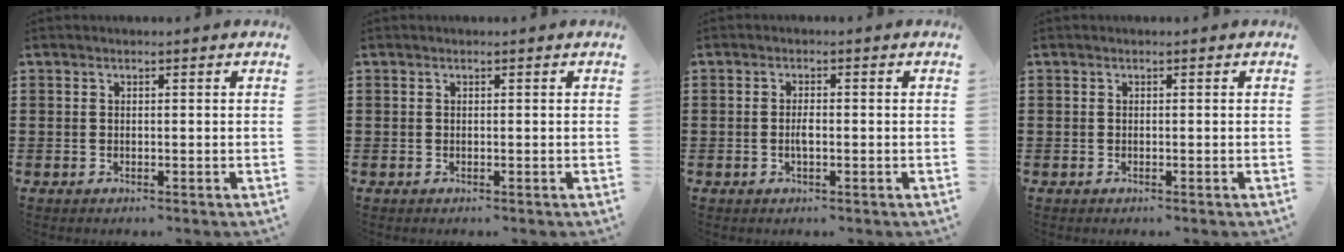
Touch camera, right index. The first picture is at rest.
{"total": 0.0}
{"total": 1.8, "force": [-0.3, 0.5, 1.7], "torque": [-0.034, 0.000, -0.006]}
{"total": 0.0}